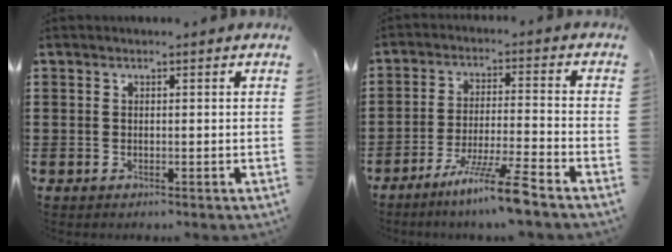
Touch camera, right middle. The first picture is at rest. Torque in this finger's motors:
{"motor_torque": [1.68, -0.46, 0.57, 0.17]}